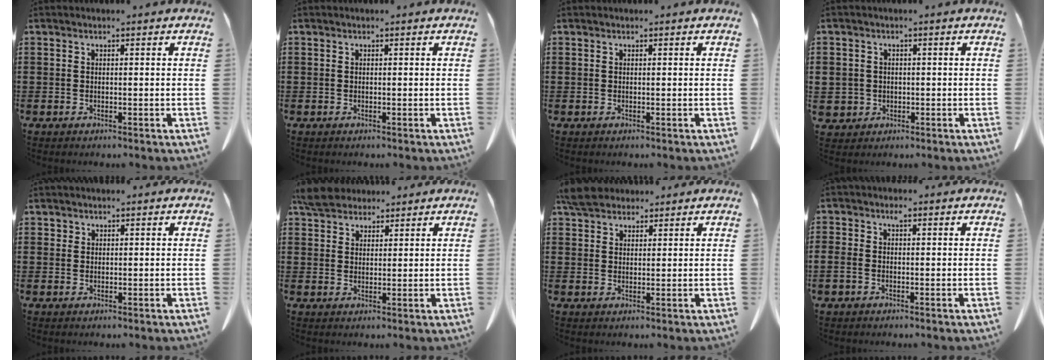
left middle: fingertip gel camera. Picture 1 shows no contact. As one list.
[{"total": 0.0}, {"total": 0.0}, {"total": 2.4, "force": [-0.1, 2.4, 0.1], "torque": [-0.024, 0.002, -0.008]}, {"total": 0.7, "force": [0.6, 0.5, 0.0], "torque": [-0.005, -0.002, 0.012]}, {"total": 4.7, "force": [4.2, 1.7, 1.3], "torque": [-0.032, -0.002, 0.080]}, {"total": 4.5, "force": [3.9, 1.6, 1.4], "torque": [-0.031, -0.002, 0.074]}, {"total": 1.9, "force": [-0.3, 1.1, 1.5], "torque": [-0.041, 0.002, -0.008]}]